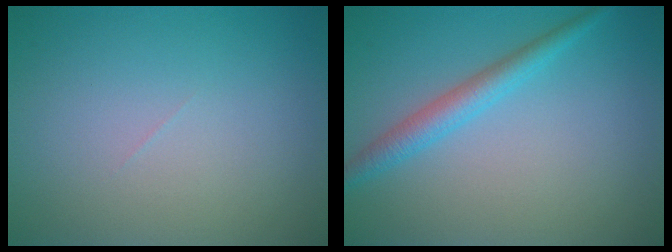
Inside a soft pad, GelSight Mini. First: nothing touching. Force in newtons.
{"total": 2.7, "press": 2.7, "slide": 0.1}